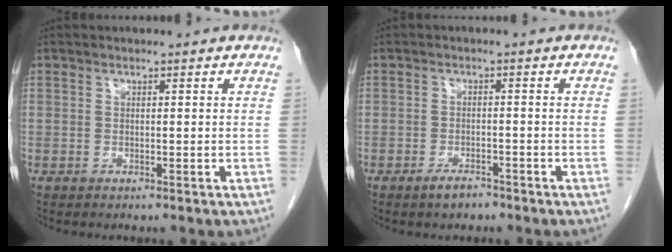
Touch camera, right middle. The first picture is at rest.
{"total": 2.3, "force": [-1.8, 0.8, 1.2], "torque": [-0.029, -0.002, -0.028]}